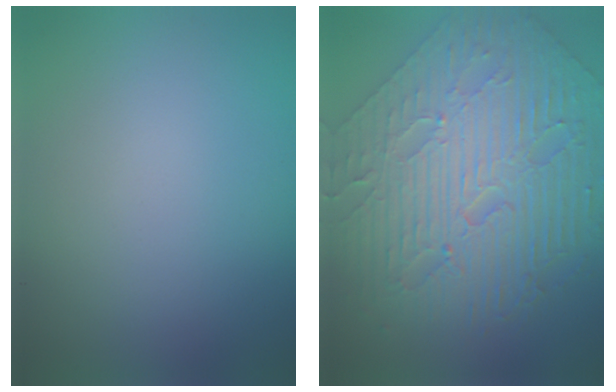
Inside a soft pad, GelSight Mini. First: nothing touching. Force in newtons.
{"total": 10.7, "press": 7.2, "slide": 8.0}